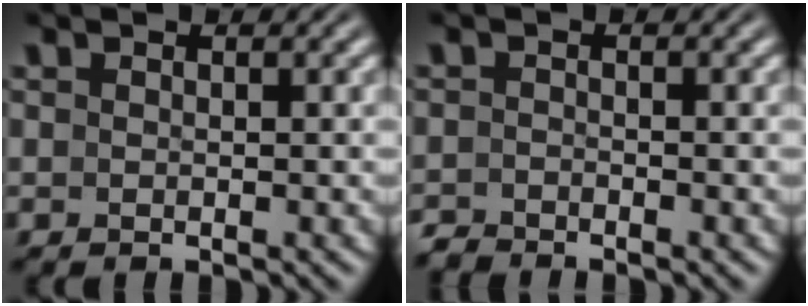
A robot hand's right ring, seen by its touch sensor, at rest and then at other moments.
{"total": 1.7, "force": [-1.7, 0.3, -0.1], "torque": [0.000, -0.010, -0.030]}